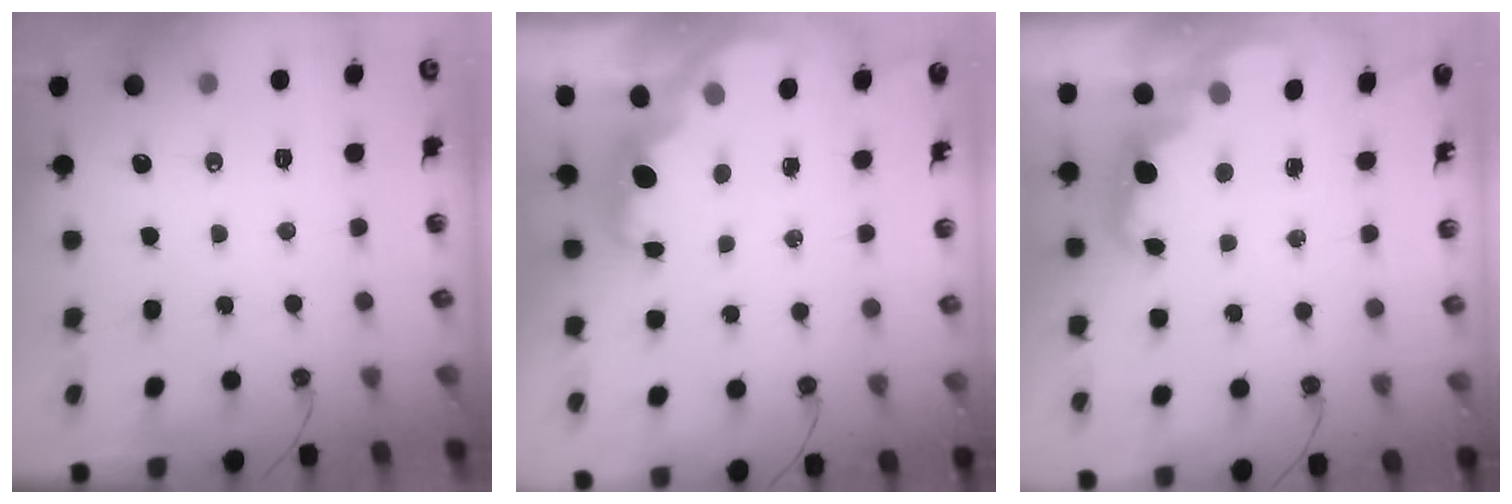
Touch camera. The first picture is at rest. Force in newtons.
{"total": 1.9, "press": 1.7, "slide": 0.8}
{"total": 2.5, "press": 2.4, "slide": 0.7}